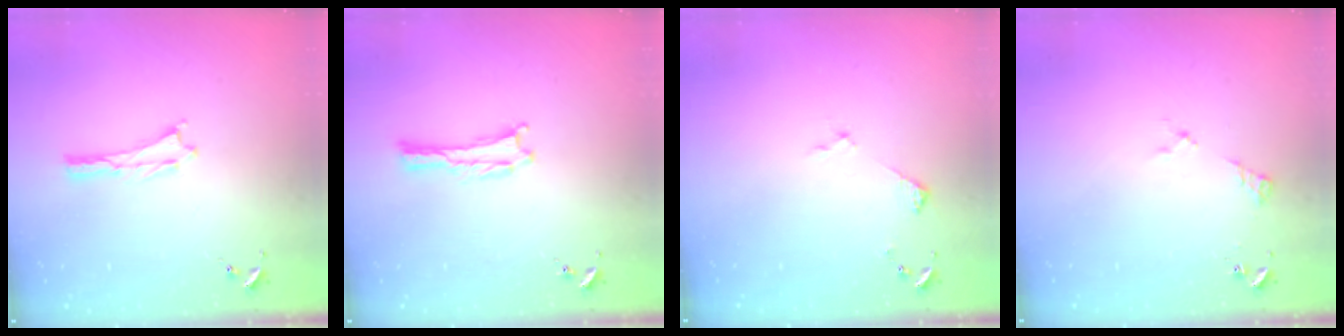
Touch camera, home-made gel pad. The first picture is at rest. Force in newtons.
{"total": 0.0}
{"total": 2.9, "press": 2.9, "slide": 0.3}
{"total": 2.5, "press": 2.5, "slide": 0.3}